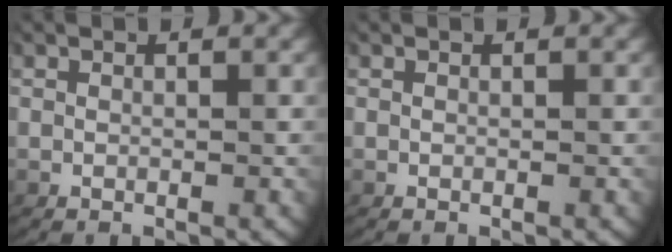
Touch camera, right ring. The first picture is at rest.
{"total": 0.0}